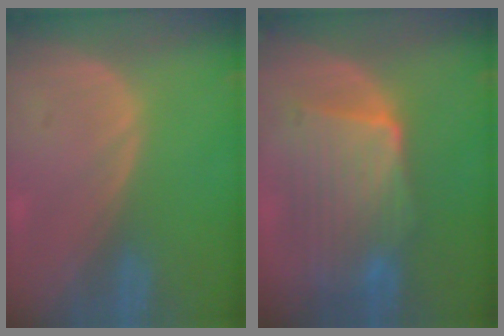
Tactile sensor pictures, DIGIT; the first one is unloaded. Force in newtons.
{"total": 9.3, "press": 8.6, "slide": 3.3}